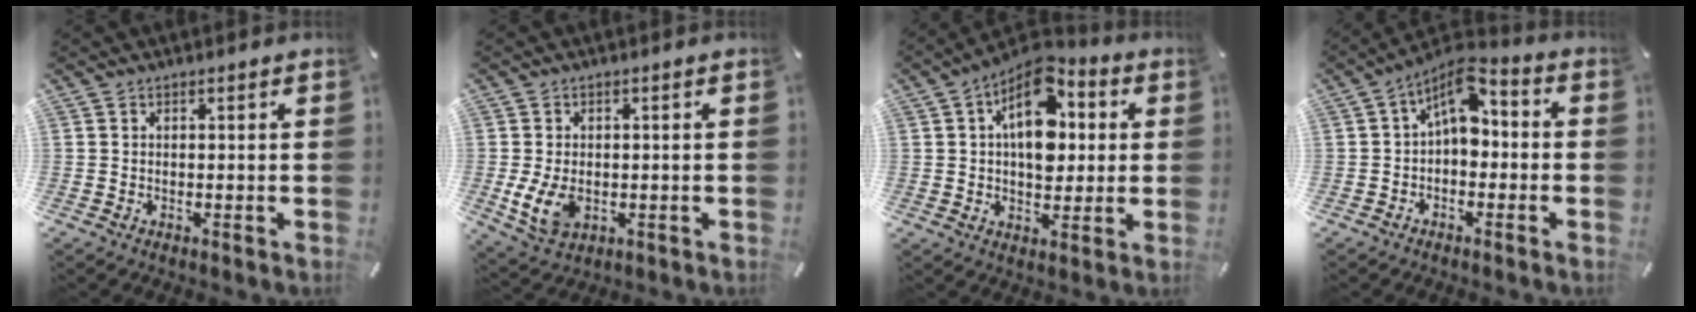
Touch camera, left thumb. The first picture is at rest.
{"total": 7.1, "force": [-0.9, 5.0, 4.9], "torque": [-0.098, -0.006, -0.018]}
{"total": 15.0, "force": [3.7, 10.0, 10.6], "torque": [-0.162, -0.019, 0.065]}
{"total": 8.0, "force": [1.5, 5.0, 6.0], "torque": [-0.107, -0.010, 0.025]}